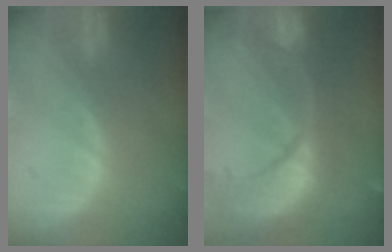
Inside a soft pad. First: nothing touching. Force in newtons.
{"total": 13.7, "press": 10.8, "slide": 8.4}